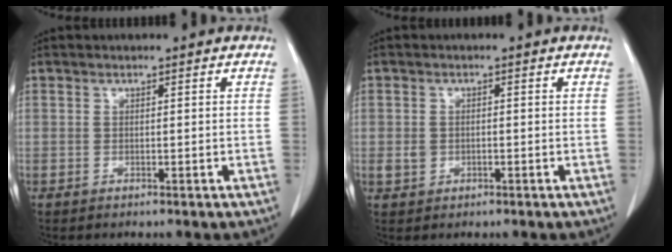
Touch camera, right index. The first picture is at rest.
{"total": 1.9, "force": [-0.3, 1.6, 1.0], "torque": [-0.019, 0.006, 0.002]}